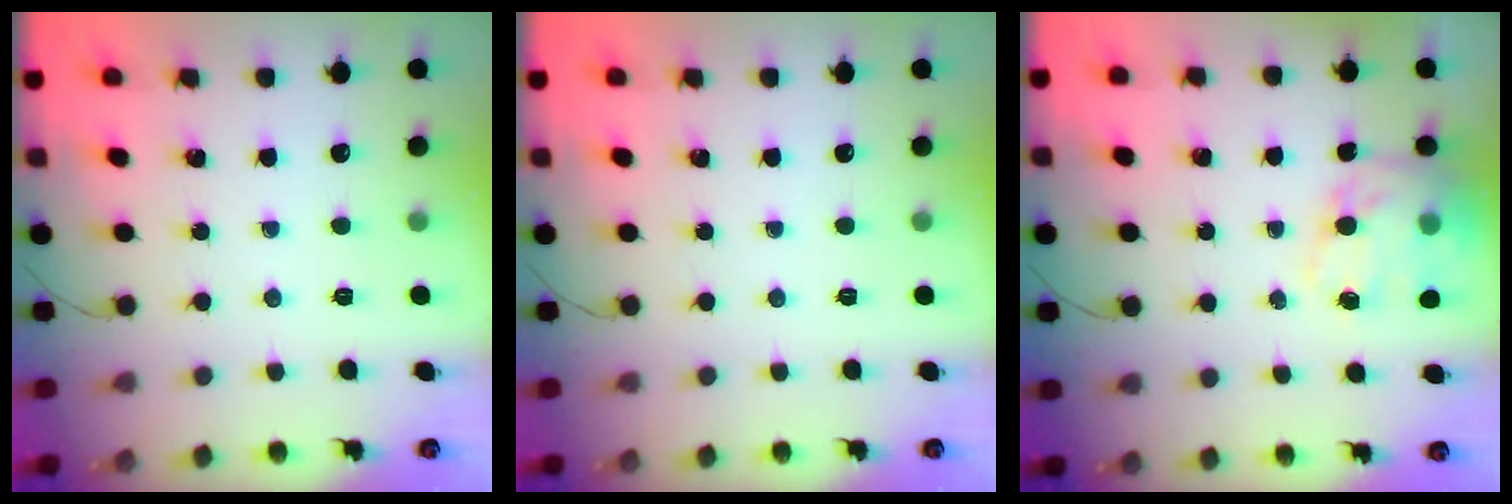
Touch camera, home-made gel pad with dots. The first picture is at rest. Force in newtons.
{"total": 0.0}
{"total": 13.1, "press": 12.6, "slide": 3.4}